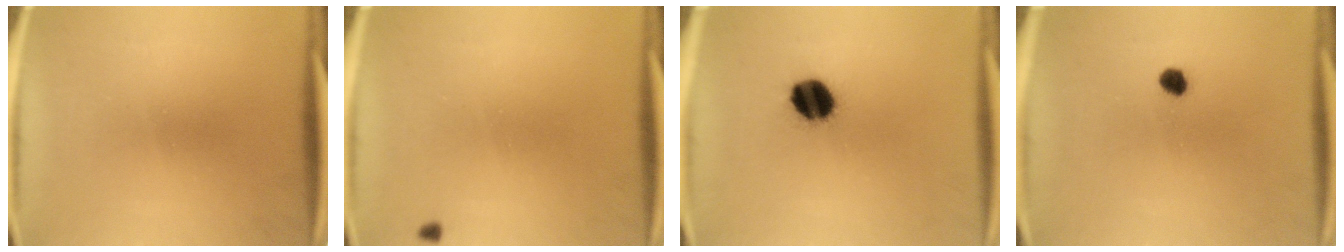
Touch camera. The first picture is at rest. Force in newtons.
{"total": 0.6}
{"total": 9.8}
{"total": 2.2}